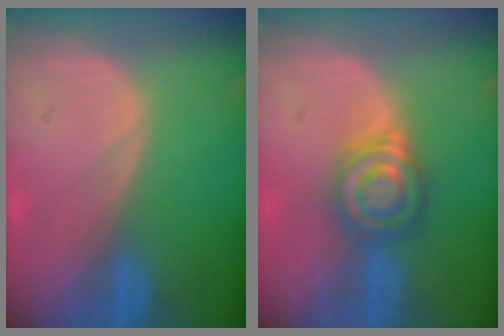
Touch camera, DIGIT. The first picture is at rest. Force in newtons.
{"total": 6.1, "press": 6.0, "slide": 0.6}